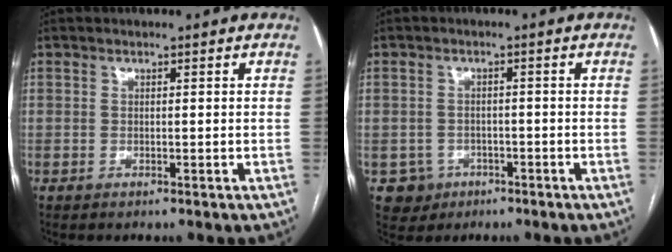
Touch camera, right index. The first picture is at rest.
{"total": 4.0, "force": [-1.7, 3.7, 0.0], "torque": [0.007, 0.012, -0.021]}